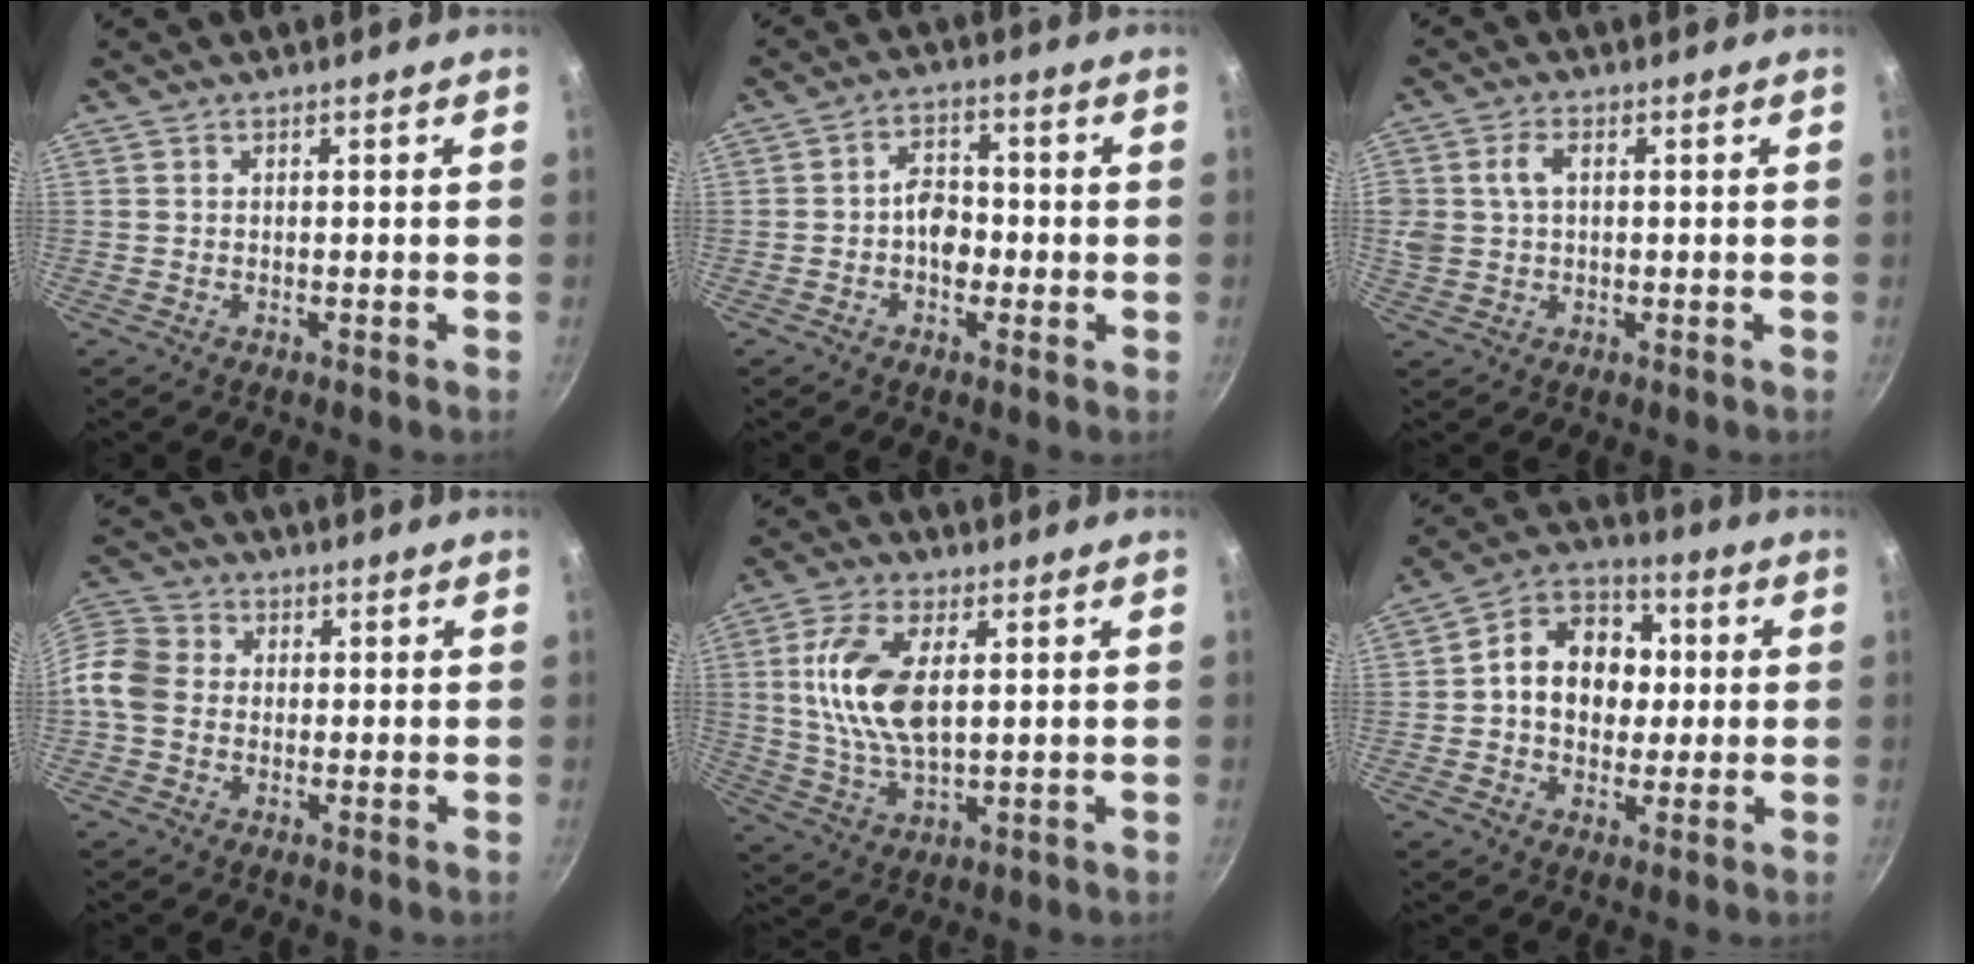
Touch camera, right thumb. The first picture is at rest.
{"total": 5.5, "force": [-1.1, 3.9, 3.8], "torque": [-0.033, 0.019, -0.025]}
{"total": 6.0, "force": [1.1, 4.2, 4.1], "torque": [-0.076, 0.009, 0.021]}
{"total": 9.4, "force": [-1.1, 7.8, 5.1], "torque": [-0.085, 0.021, -0.044]}
{"total": 12.9, "force": [2.4, 6.4, 10.9], "torque": [-0.210, -0.003, 0.048]}
{"total": 13.1, "force": [0.7, 10.4, 8.0], "torque": [-0.088, 0.021, -0.006]}